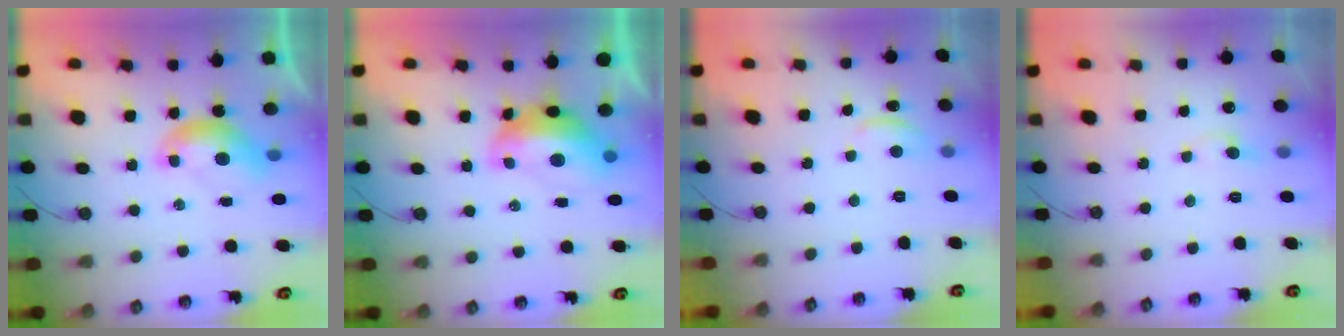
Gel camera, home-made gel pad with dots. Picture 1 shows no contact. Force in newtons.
{"total": 2.9, "press": 2.9, "slide": 0.7}
{"total": 1.5, "press": 1.3, "slide": 0.6}
{"total": 1.5, "press": 1.4, "slide": 0.7}